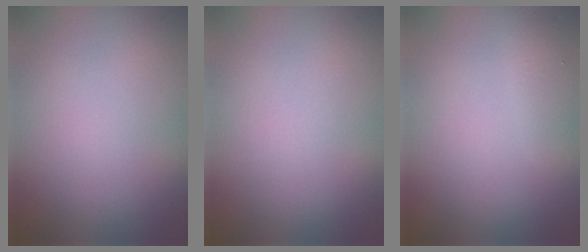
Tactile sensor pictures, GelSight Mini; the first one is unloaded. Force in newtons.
{"total": 0.0}
{"total": 1.6, "press": 1.6, "slide": 0.1}